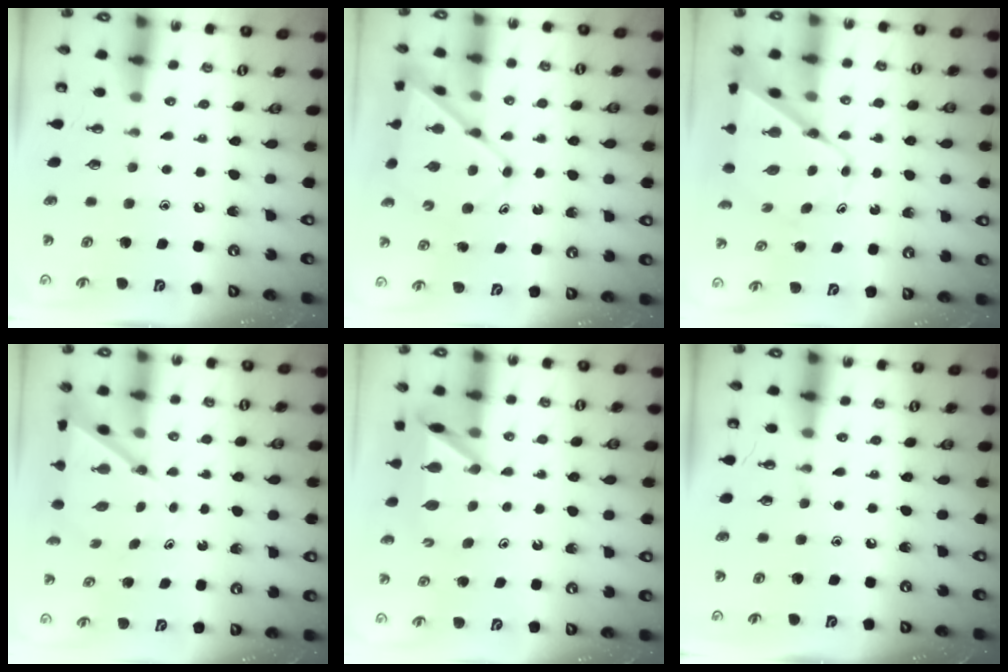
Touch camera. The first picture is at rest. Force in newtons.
{"total": 11.8, "press": 11.7, "slide": 1.1}
{"total": 10.0, "press": 10.0, "slide": 1.0}
{"total": 6.4, "press": 6.4, "slide": 0.5}
{"total": 8.1, "press": 8.1, "slide": 0.3}
{"total": 0.0}